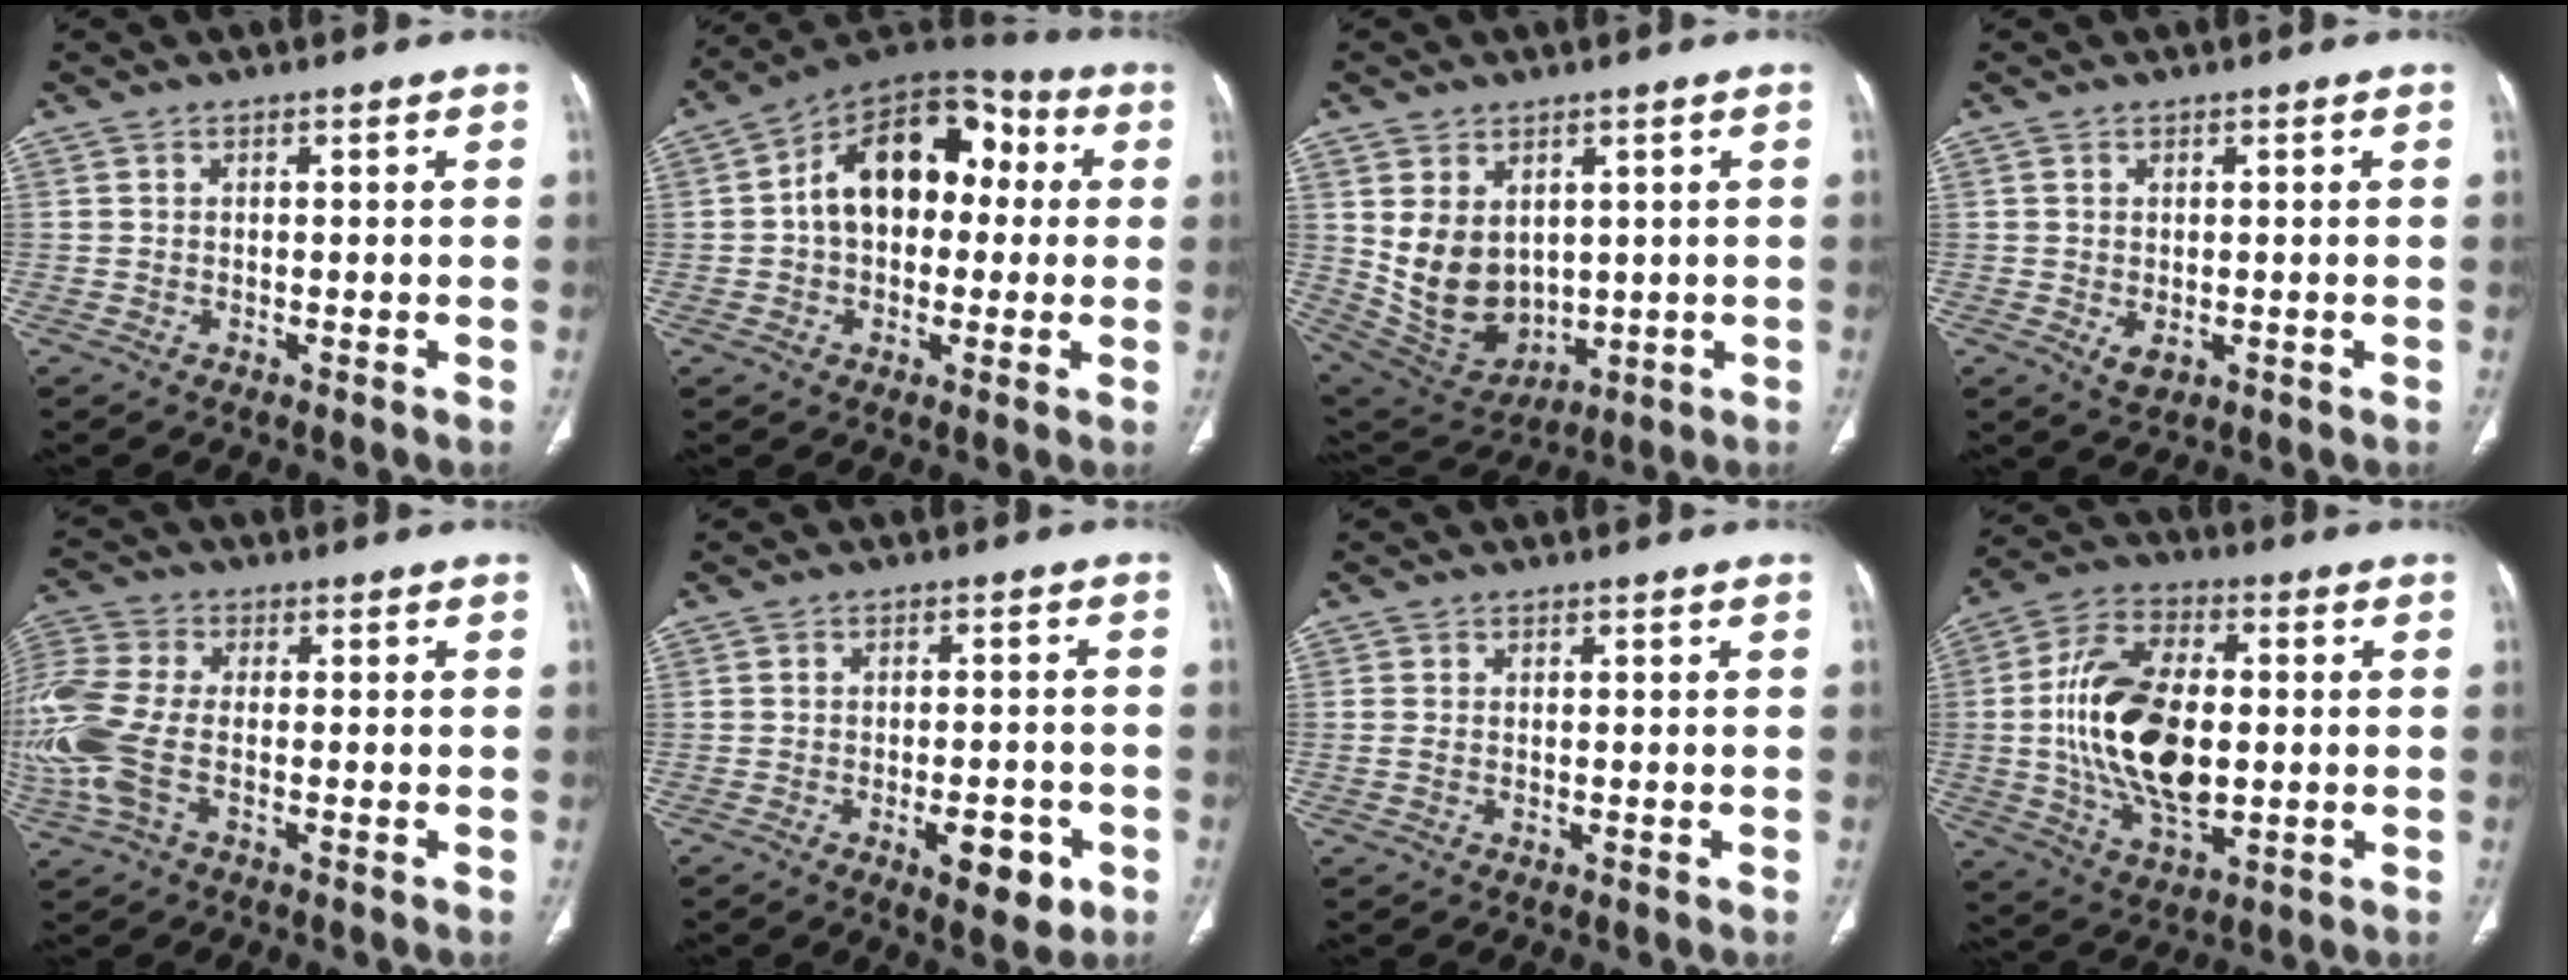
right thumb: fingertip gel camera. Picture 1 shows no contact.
{"total": 16.9, "force": [1.8, 11.3, 12.5], "torque": [-0.153, 0.045, 0.018]}
{"total": 12.4, "force": [1.8, 9.2, 8.0], "torque": [-0.121, -0.016, 0.072]}
{"total": 2.4, "force": [-0.3, 1.6, 1.7], "torque": [-0.028, -0.005, 0.003]}
{"total": 14.8, "force": [-2.7, 8.4, 11.9], "torque": [-0.313, 0.010, -0.050]}
{"total": 7.5, "force": [-3.1, 3.1, 6.0], "torque": [-0.072, 0.007, -0.039]}
{"total": 1.1, "force": [-0.2, 0.6, 0.9], "torque": [-0.027, 0.002, -0.002]}
{"total": 19.6, "force": [-0.2, 10.6, 16.4], "torque": [-0.310, 0.005, 0.001]}